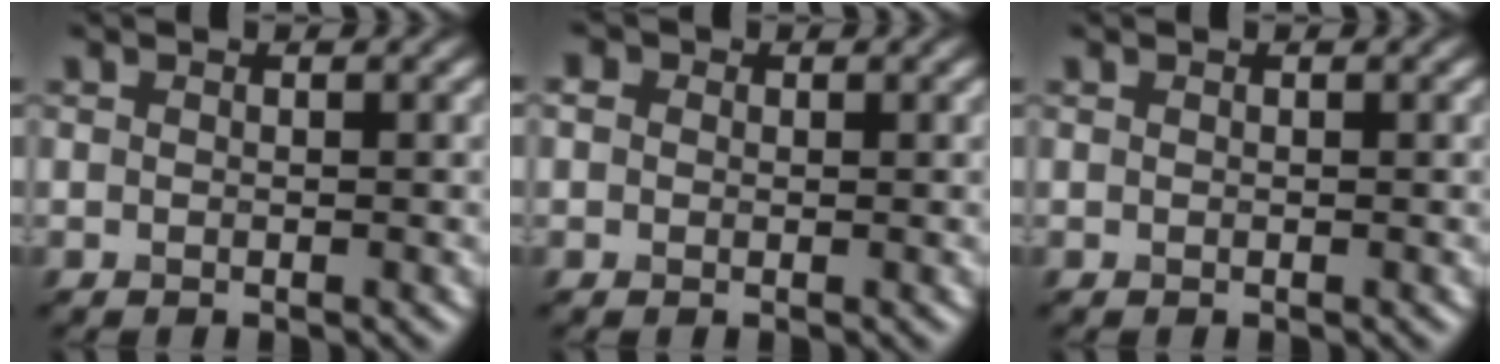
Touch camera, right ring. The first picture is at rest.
{"total": 1.1, "force": [0.5, 0.9, 0.4], "torque": [-0.010, 0.017, -0.002]}
{"total": 0.0}